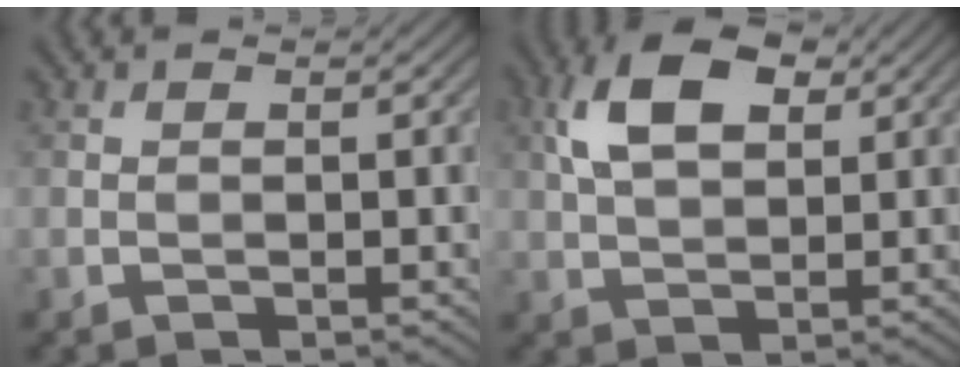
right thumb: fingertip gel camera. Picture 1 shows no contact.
{"total": 8.4, "force": [3.0, 4.7, 6.2], "torque": [-0.132, 0.014, 0.052]}